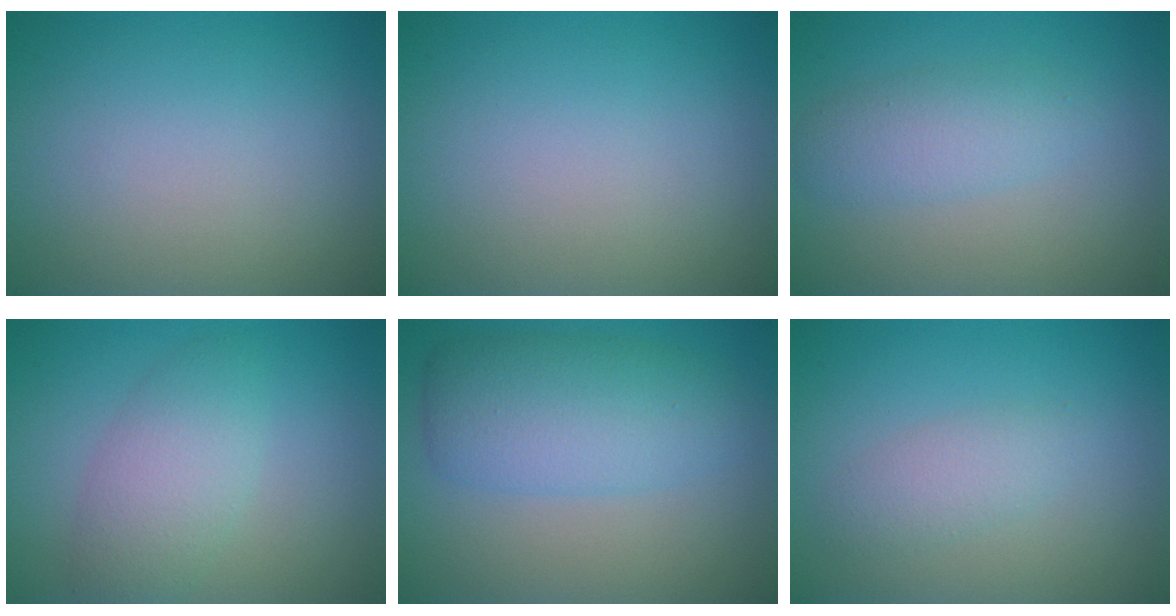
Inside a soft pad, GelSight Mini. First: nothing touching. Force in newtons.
{"total": 0.0}
{"total": 2.8, "press": 2.8, "slide": 0.2}
{"total": 3.9, "press": 3.9, "slide": 0.1}
{"total": 5.8, "press": 5.8, "slide": 0.1}
{"total": 2.0, "press": 2.0, "slide": 0.2}